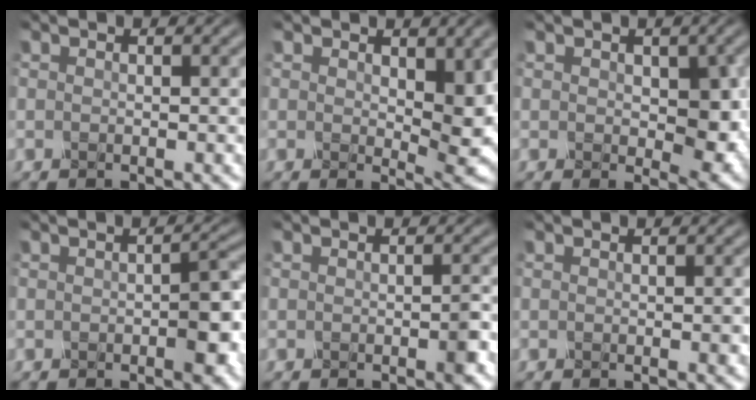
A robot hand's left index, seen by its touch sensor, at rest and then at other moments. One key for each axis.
{"total": 5.1, "fx": 0.7, "fy": 2.2, "fz": 4.6, "tx": -0.087, "ty": -0.007, "tz": 0.023}
{"total": 4.0, "fx": -0.2, "fy": 2.2, "fz": 3.3, "tx": -0.057, "ty": -0.005, "tz": 0.006}
{"total": 2.8, "fx": -1.2, "fy": 0.4, "fz": 2.5, "tx": -0.052, "ty": 0.000, "tz": -0.012}
{"total": 1.7, "fx": -1.1, "fy": 0.1, "fz": 1.3, "tx": -0.031, "ty": -0.001, "tz": -0.008}
{"total": 0.7, "fx": -0.3, "fy": 0.1, "fz": 0.6, "tx": -0.009, "ty": 0.002, "tz": 0.003}